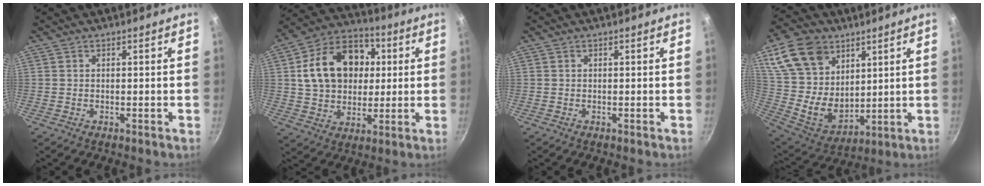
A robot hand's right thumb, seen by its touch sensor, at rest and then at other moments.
{"total": 18.7, "force": [3.3, 14.2, 11.7], "torque": [-0.164, 0.022, 0.049]}
{"total": 0.0}
{"total": 20.1, "force": [9.7, 14.1, 10.5], "torque": [-0.172, -0.044, 0.196]}